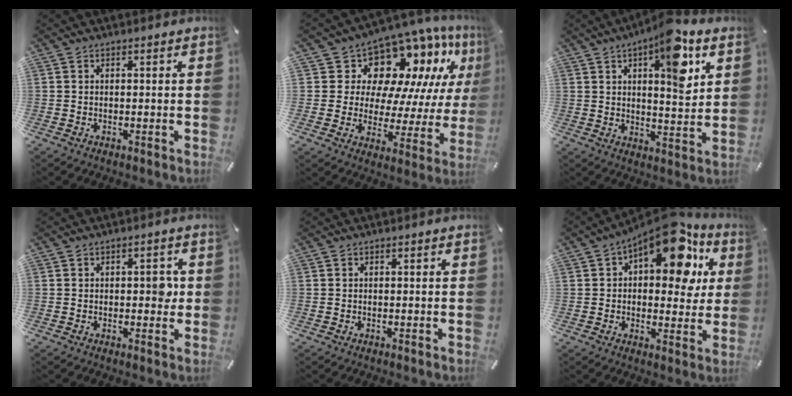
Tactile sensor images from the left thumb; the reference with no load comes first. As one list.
[{"total": 13.1, "force": [9.0, 8.5, 4.3], "torque": [-0.068, -0.098, 0.156]}, {"total": 12.5, "force": [6.3, 4.5, 9.8], "torque": [-0.133, -0.031, 0.100]}, {"total": 3.8, "force": [0.4, 2.1, 3.2], "torque": [-0.037, -0.001, -0.001]}, {"total": 0.0}, {"total": 17.8, "force": [8.8, 8.9, 12.7], "torque": [-0.172, -0.053, 0.145]}]